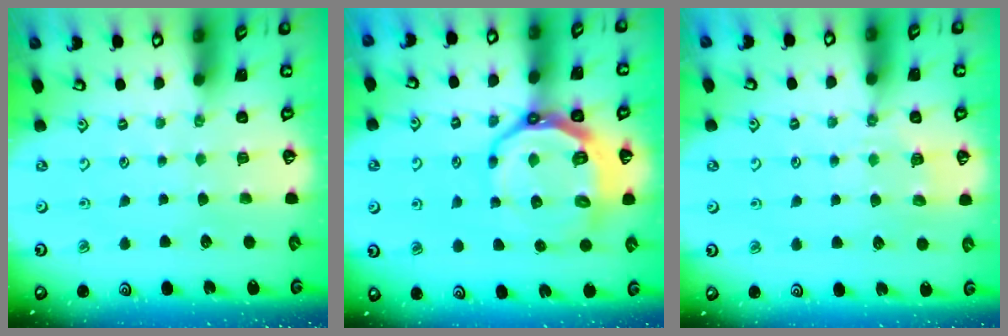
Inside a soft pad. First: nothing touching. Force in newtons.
{"total": 13.4, "press": 12.8, "slide": 4.0}
{"total": 5.9, "press": 5.8, "slide": 0.7}